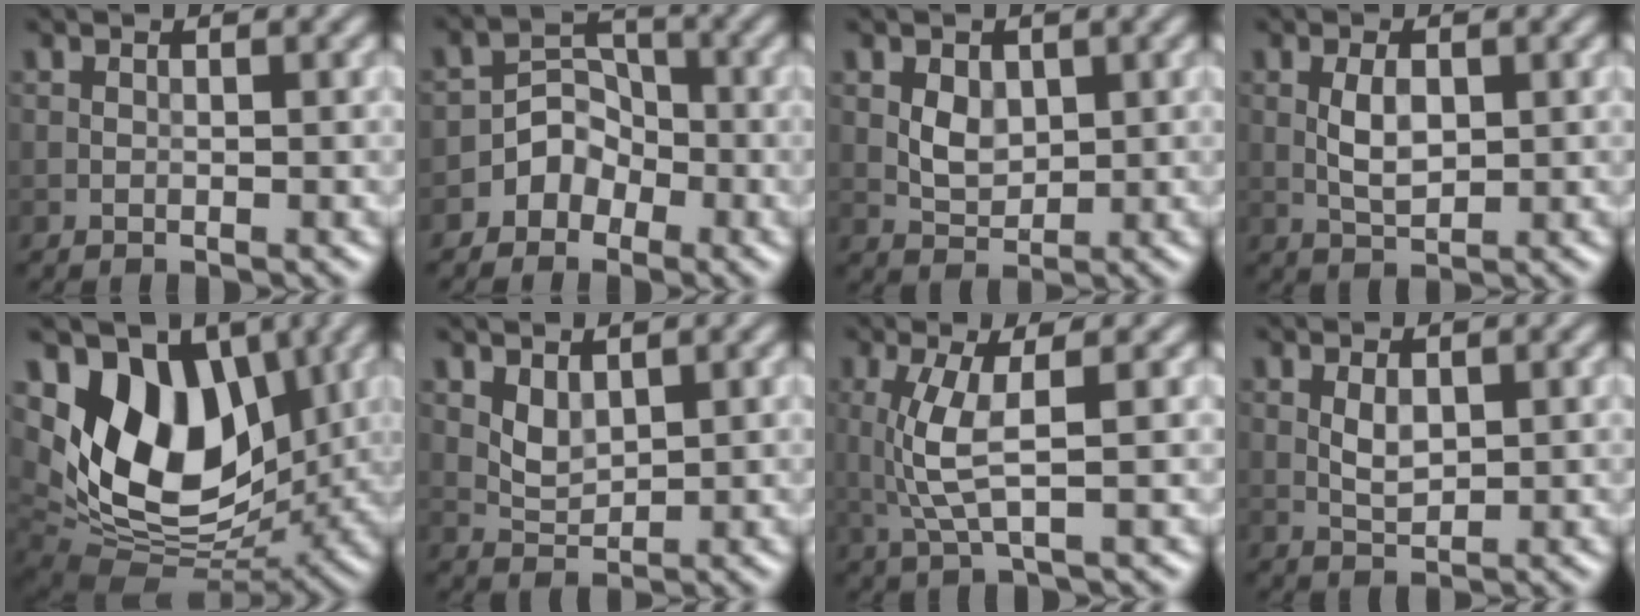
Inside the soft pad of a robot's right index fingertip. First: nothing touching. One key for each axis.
{"total": 3.1, "fx": -1.7, "fy": 2.5, "fz": 0.8, "tx": 0.022, "ty": 0.017, "tz": -0.044}
{"total": 2.5, "fx": 0.6, "fy": 1.8, "fz": 1.6, "tx": -0.030, "ty": -0.003, "tz": 0.013}
{"total": 2.8, "fx": 0.2, "fy": 1.4, "fz": 2.4, "tx": -0.050, "ty": 0.000, "tz": 0.006}
{"total": 11.4, "fx": 3.4, "fy": 7.3, "fz": 8.1, "tx": -0.141, "ty": -0.012, "tz": 0.060}
{"total": 2.0, "fx": 1.0, "fy": 1.2, "fz": 1.2, "tx": -0.028, "ty": -0.005, "tz": 0.025}
{"total": 3.9, "fx": 0.3, "fy": 0.8, "fz": 3.8, "tx": -0.092, "ty": -0.002, "tz": 0.010}
{"total": 1.9, "fx": 0.4, "fy": 1.0, "fz": 1.5, "tx": -0.032, "ty": -0.001, "tz": 0.011}